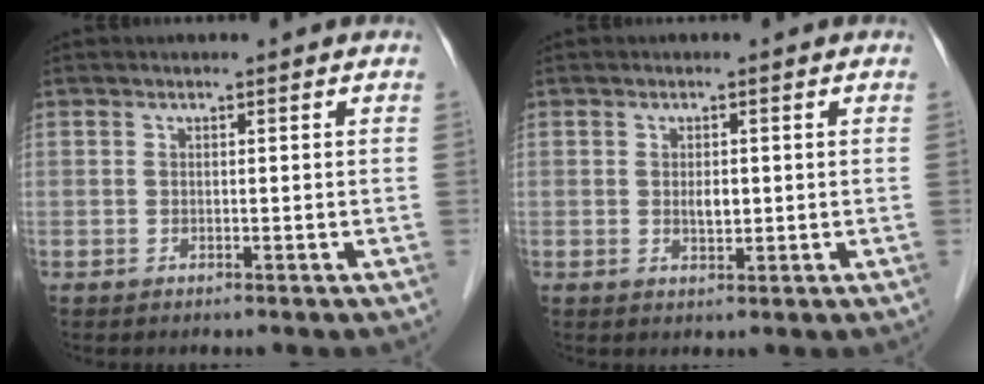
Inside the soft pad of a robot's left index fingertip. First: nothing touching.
{"total": 1.8, "force": [-0.1, 0.9, 1.6], "torque": [-0.027, -0.005, 0.000]}